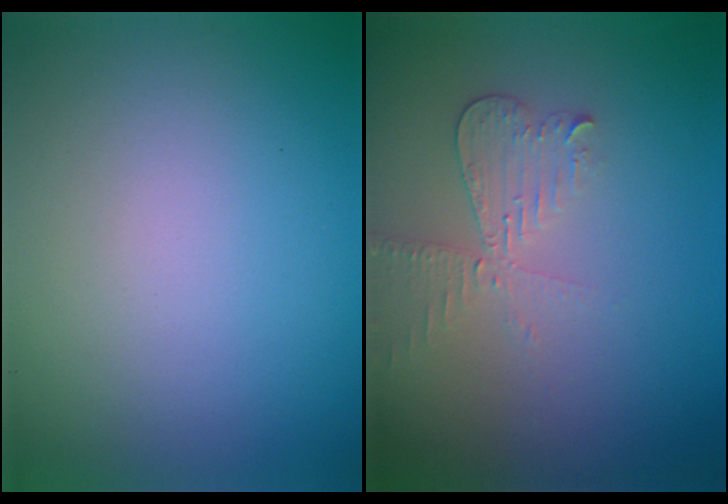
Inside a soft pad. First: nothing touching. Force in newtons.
{"total": 2.6, "press": 2.5, "slide": 0.6}